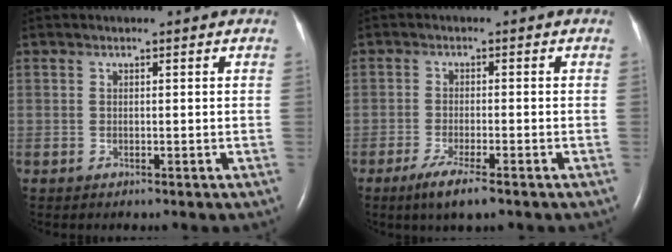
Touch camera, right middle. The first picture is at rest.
{"total": 4.9, "force": [-3.2, 0.5, 3.7], "torque": [-0.080, -0.014, -0.053]}